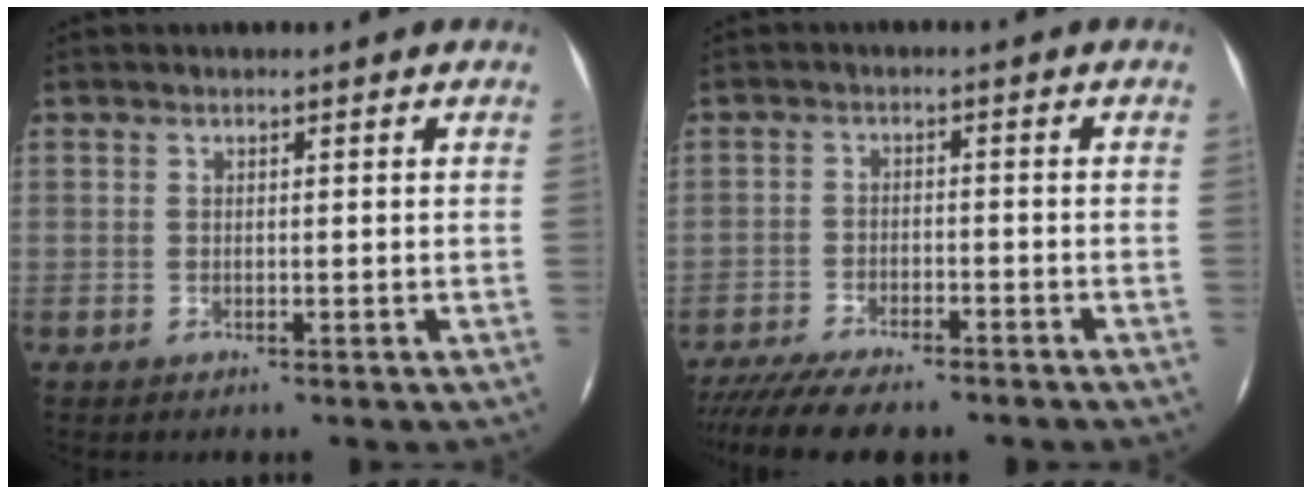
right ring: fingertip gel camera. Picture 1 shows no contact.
{"total": 12.5, "force": [-10.8, 2.3, 5.8], "torque": [-0.134, -0.028, -0.174]}